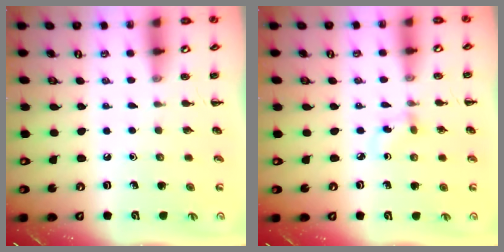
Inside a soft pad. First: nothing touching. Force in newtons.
{"total": 2.8, "press": 2.5, "slide": 1.2}